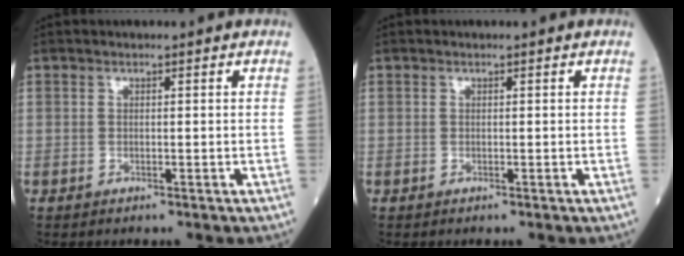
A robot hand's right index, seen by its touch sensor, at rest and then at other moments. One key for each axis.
{"total": 0.0}